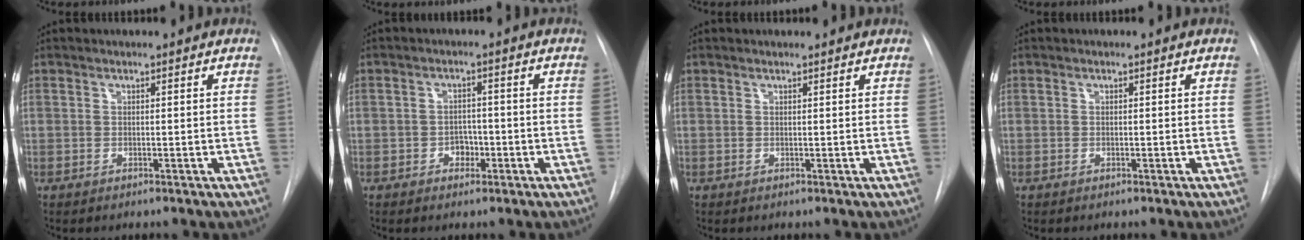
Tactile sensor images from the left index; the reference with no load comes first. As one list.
[{"total": 2.4, "force": [-1.0, 1.8, 1.3], "torque": [-0.011, 0.007, -0.013]}, {"total": 2.0, "force": [2.0, 0.2, 0.2], "torque": [-0.010, 0.013, 0.024]}, {"total": 0.0}]